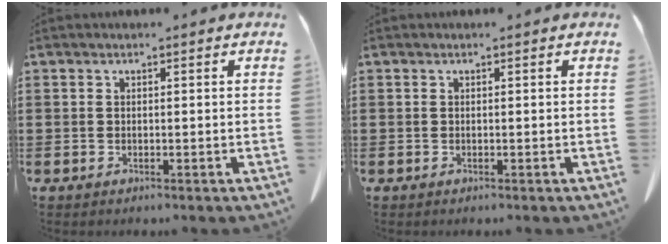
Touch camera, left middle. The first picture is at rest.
{"total": 0.0}